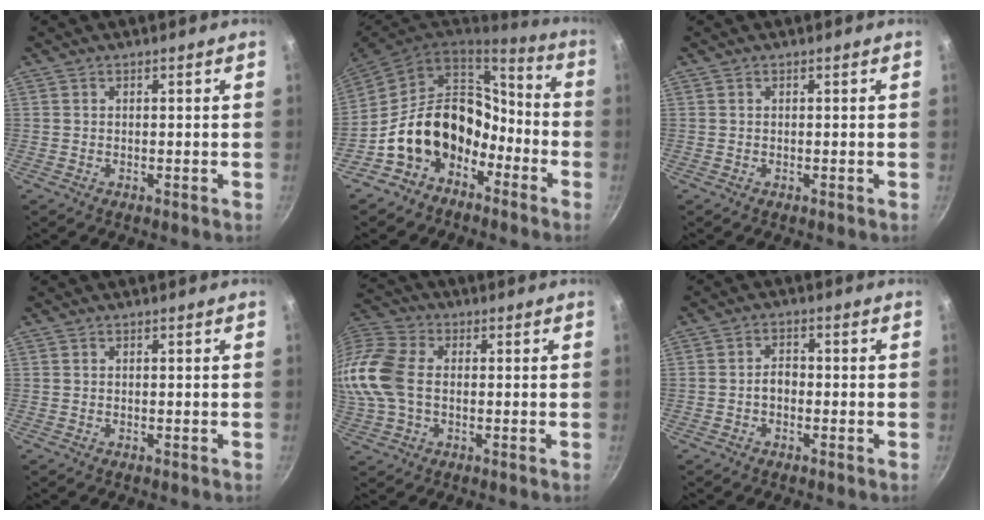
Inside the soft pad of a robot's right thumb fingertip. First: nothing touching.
{"total": 18.2, "force": [-6.7, 13.6, 9.9], "torque": [-0.140, 0.083, -0.111]}
{"total": 0.0}
{"total": 0.0}
{"total": 15.0, "force": [0.0, 10.5, 10.7], "torque": [-0.236, 0.027, -0.012]}
{"total": 2.7, "force": [-0.9, 1.9, 1.8], "torque": [-0.016, 0.019, -0.018]}